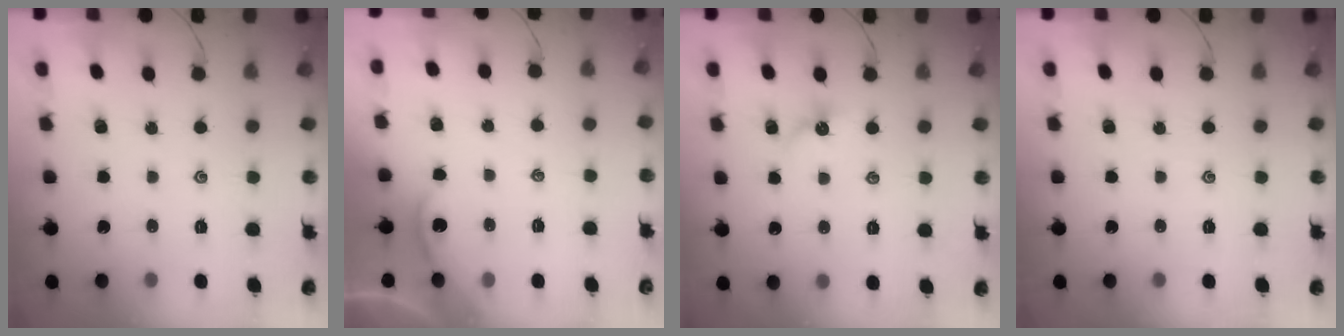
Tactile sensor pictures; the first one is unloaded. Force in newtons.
{"total": 1.2, "press": 1.2, "slide": 0.2}
{"total": 3.6, "press": 3.6, "slide": 0.6}
{"total": 0.0}